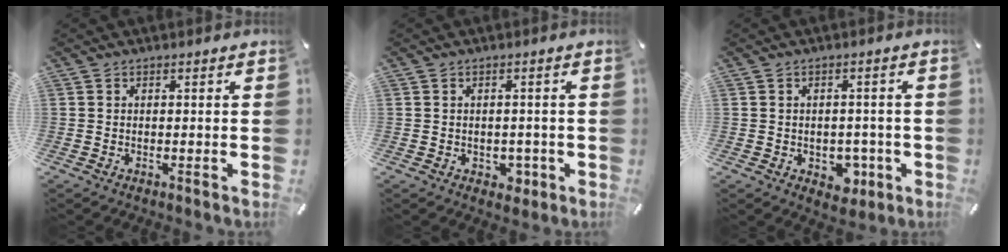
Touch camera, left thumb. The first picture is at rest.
{"total": 3.0, "force": [-0.9, 2.5, 1.4], "torque": [-0.006, -0.002, -0.019]}
{"total": 5.0, "force": [-1.5, 3.9, 2.6], "torque": [-0.019, 0.000, -0.027]}